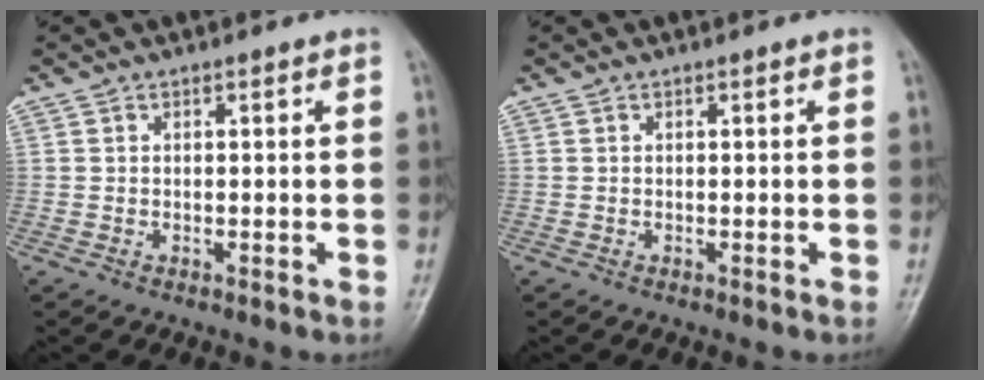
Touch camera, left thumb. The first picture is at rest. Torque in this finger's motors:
{"motor_torque": [-0.03, 0.00, 0.00, 0.01, 0.00]}